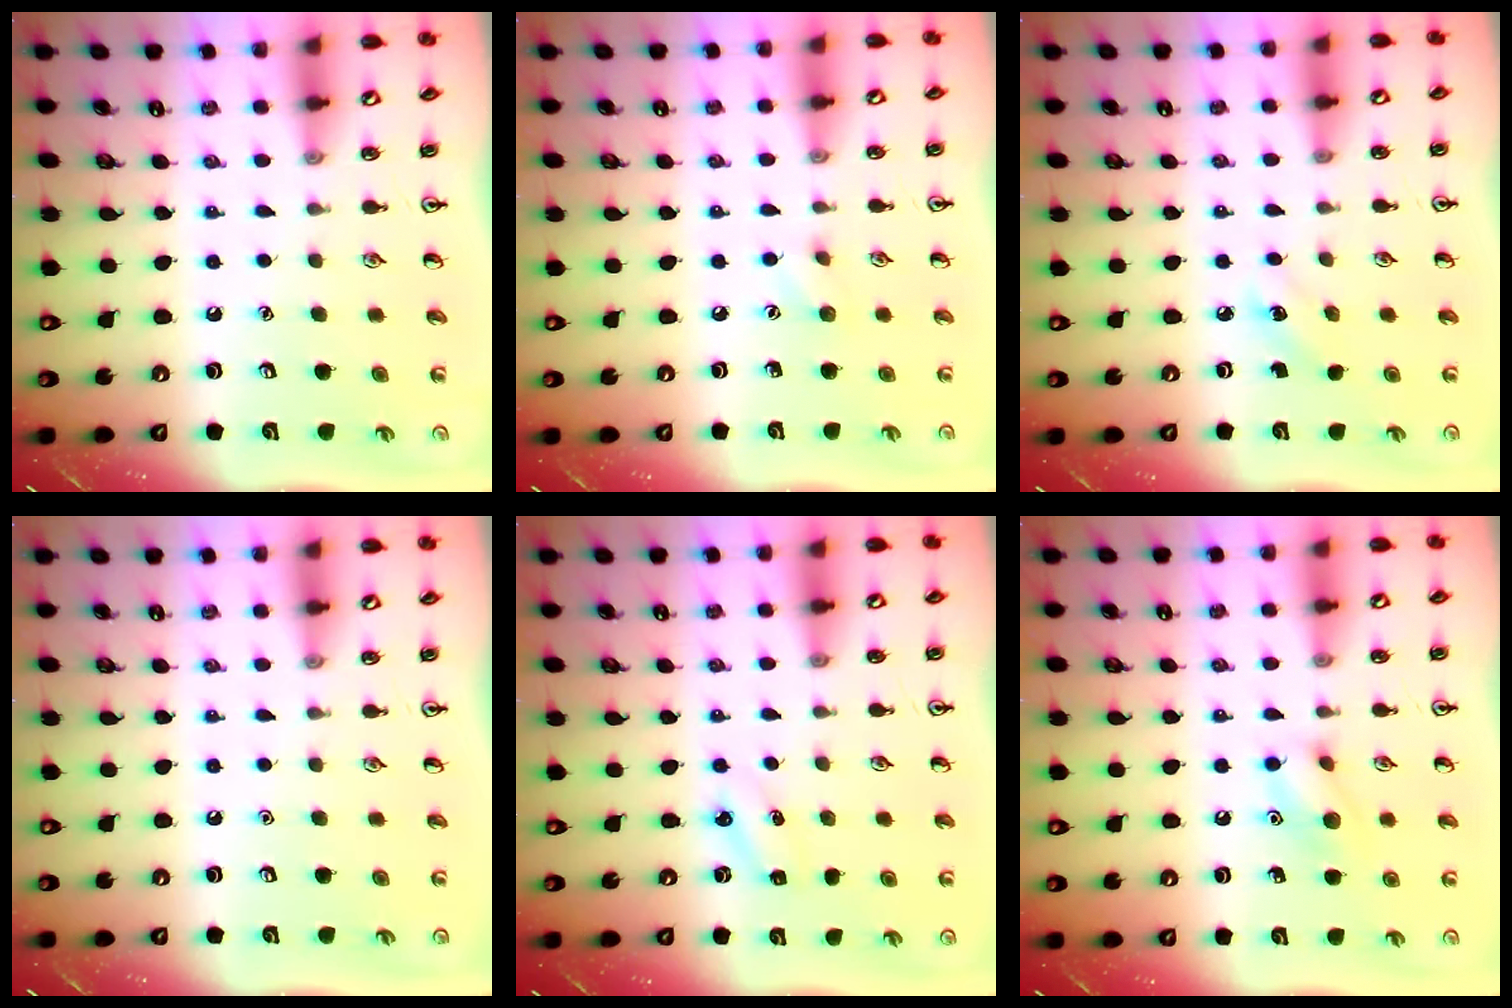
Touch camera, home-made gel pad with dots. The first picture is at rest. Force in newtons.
{"total": 4.2, "press": 4.0, "slide": 1.2}
{"total": 3.8, "press": 3.6, "slide": 1.2}
{"total": 0.0}
{"total": 2.8, "press": 2.6, "slide": 1.0}
{"total": 8.8, "press": 8.7, "slide": 1.5}